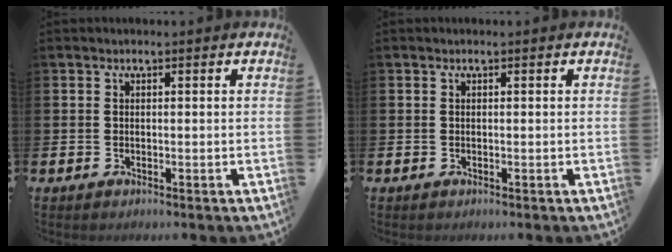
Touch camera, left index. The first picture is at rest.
{"total": 0.0}